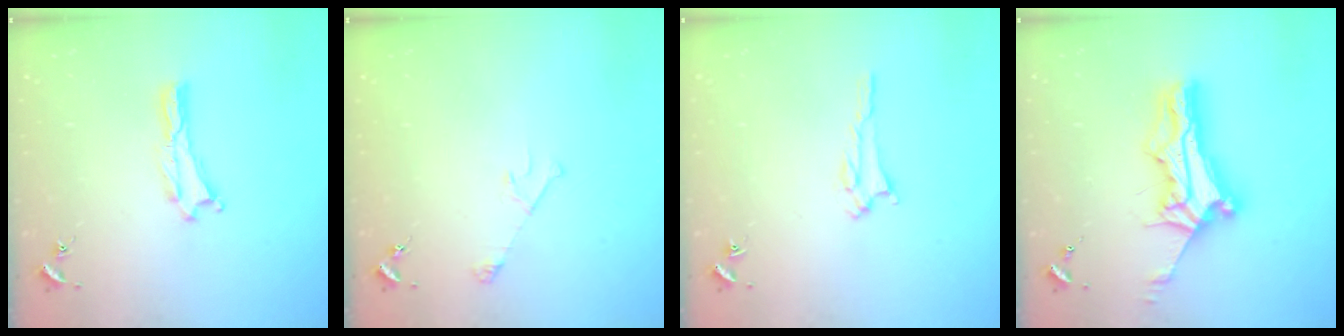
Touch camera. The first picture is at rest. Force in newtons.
{"total": 2.9, "press": 2.9, "slide": 0.3}
{"total": 1.5, "press": 1.5, "slide": 0.2}
{"total": 10.8, "press": 10.7, "slide": 0.8}